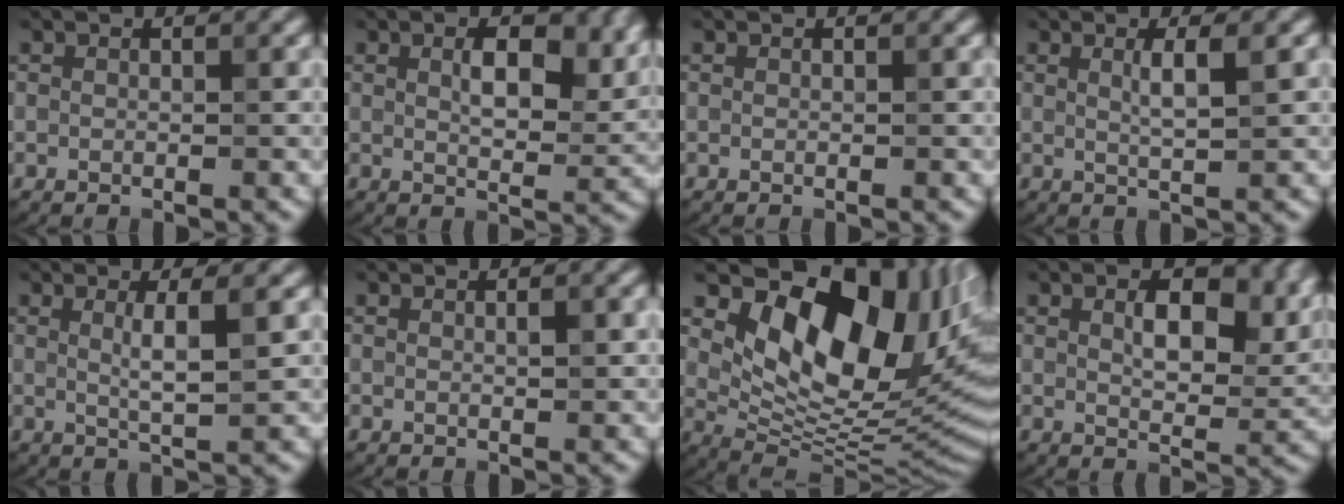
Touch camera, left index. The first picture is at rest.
{"total": 6.5, "force": [2.3, 3.0, 5.3], "torque": [-0.078, 0.000, 0.039]}
{"total": 0.0}
{"total": 2.3, "force": [0.7, 0.5, 2.2], "torque": [-0.034, 0.001, 0.007]}
{"total": 3.2, "force": [0.6, 0.7, 3.1], "torque": [-0.047, -0.003, 0.008]}
{"total": 0.9, "force": [0.2, 0.3, 0.9], "torque": [-0.013, 0.000, 0.004]}
{"total": 14.3, "force": [5.2, 8.1, 10.6], "torque": [-0.134, -0.003, 0.098]}
{"total": 8.4, "force": [2.7, 4.2, 6.8], "torque": [-0.100, -0.002, 0.046]}